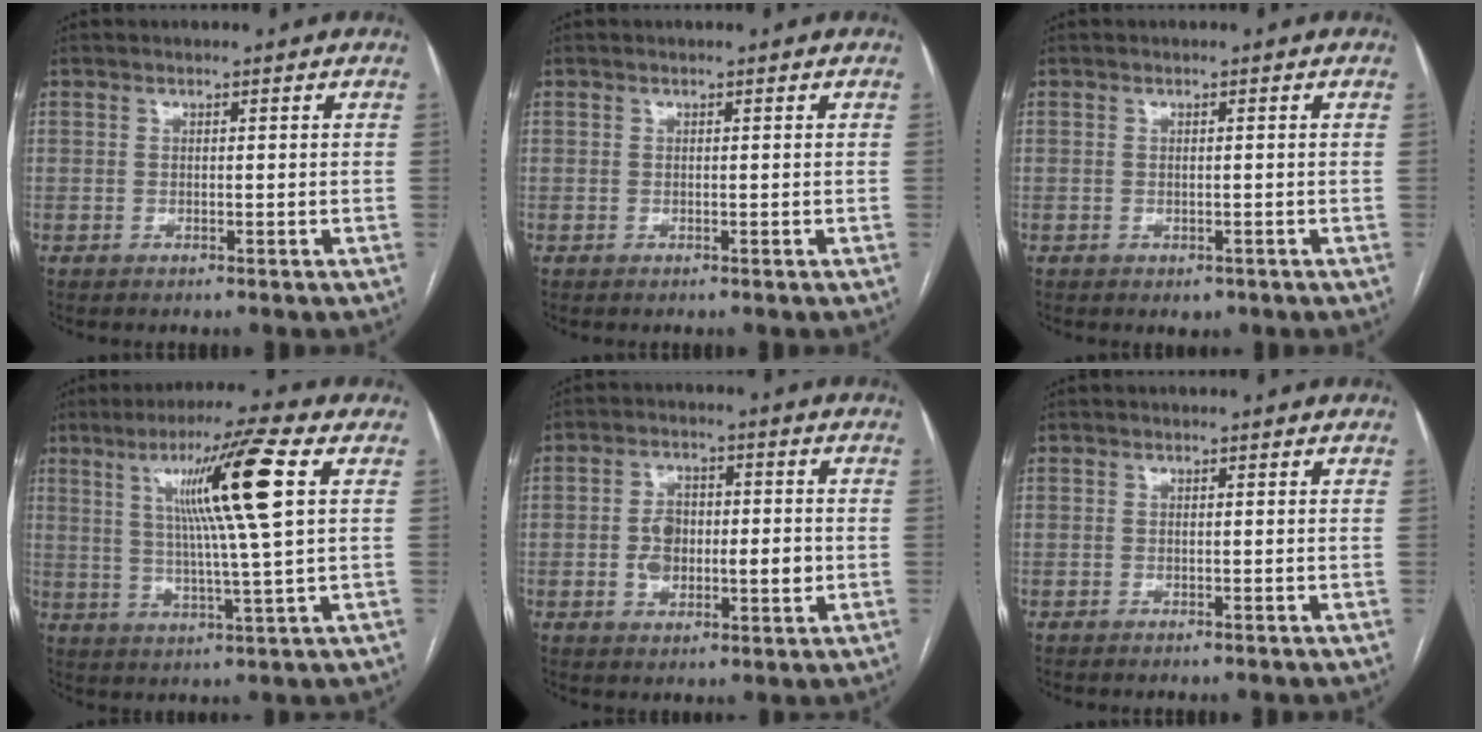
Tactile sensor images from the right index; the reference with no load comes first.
{"total": 0.0}
{"total": 1.5, "force": [-0.7, 0.9, 1.0], "torque": [-0.010, -0.001, -0.001]}
{"total": 13.2, "force": [4.0, -1.4, 12.5], "torque": [-0.214, 0.007, 0.070]}
{"total": 8.0, "force": [-0.7, 4.4, 6.6], "torque": [-0.116, 0.012, -0.006]}
{"total": 0.0}